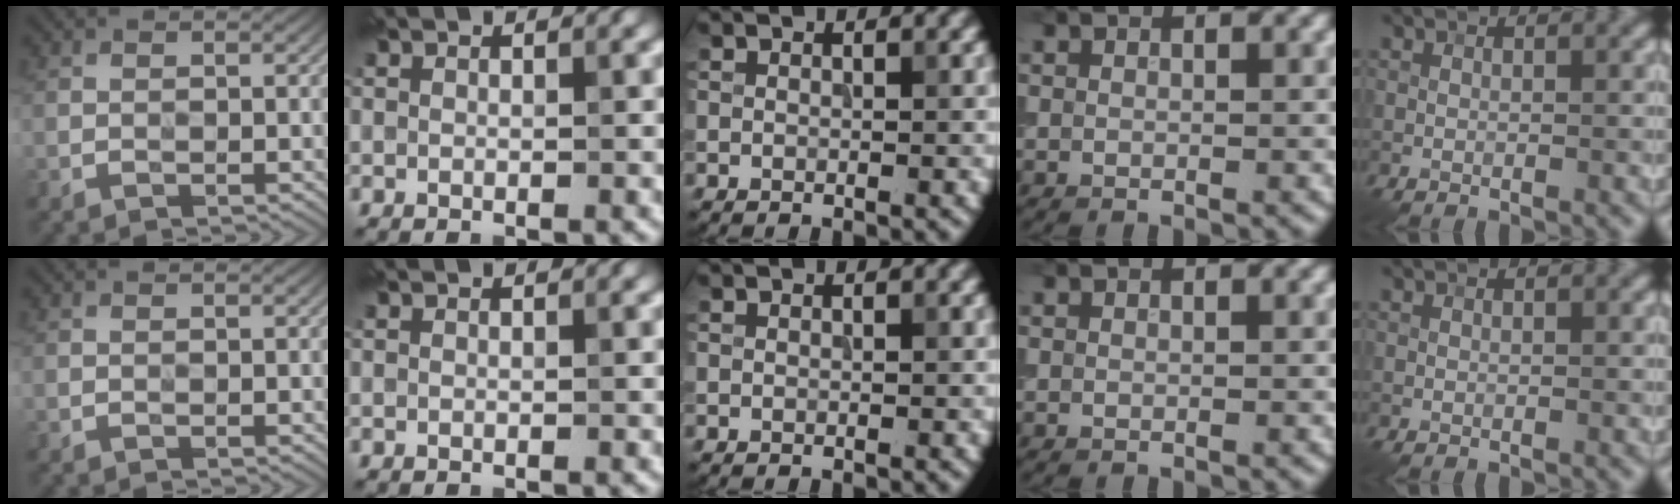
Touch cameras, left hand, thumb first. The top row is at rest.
{}